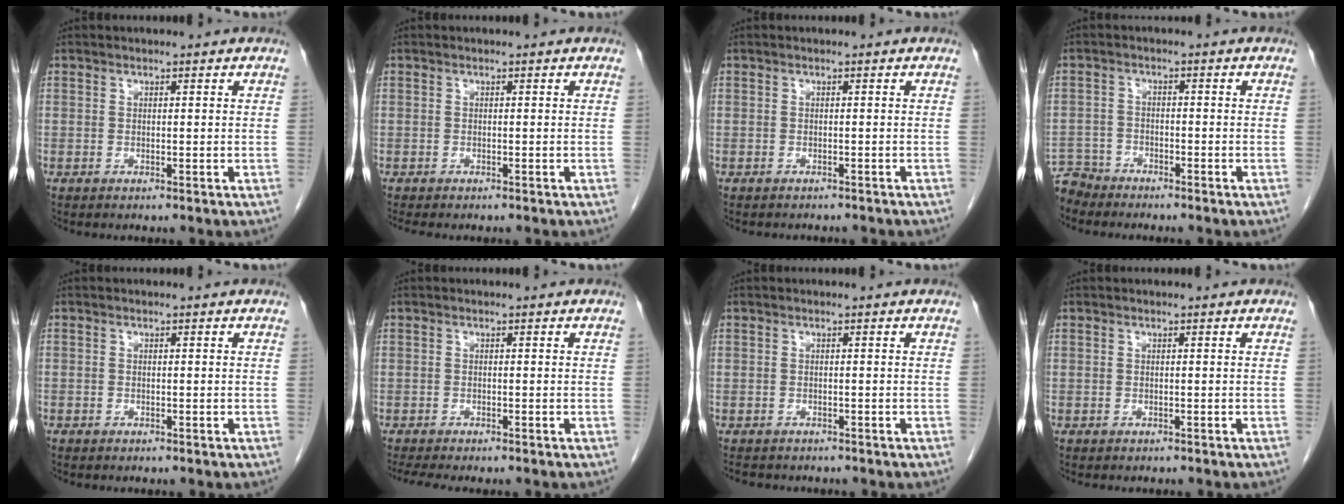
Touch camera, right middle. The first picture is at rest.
{"total": 3.4, "force": [-2.9, 0.8, 1.5], "torque": [-0.021, -0.009, -0.036]}
{"total": 3.9, "force": [-3.5, 1.3, 1.1], "torque": [-0.016, -0.001, -0.040]}
{"total": 4.5, "force": [-4.3, 1.2, -0.8], "torque": [0.015, -0.008, -0.084]}
{"total": 0.6, "force": [-0.5, 0.3, 0.1], "torque": [-0.008, 0.002, -0.010]}
{"total": 6.1, "force": [-5.3, 1.0, 3.0], "torque": [-0.042, -0.010, -0.078]}
{"total": 4.9, "force": [-4.2, 1.9, 1.5], "torque": [-0.023, -0.004, -0.054]}
{"total": 1.7, "force": [-1.6, 0.6, 0.6], "torque": [-0.015, -0.005, -0.017]}